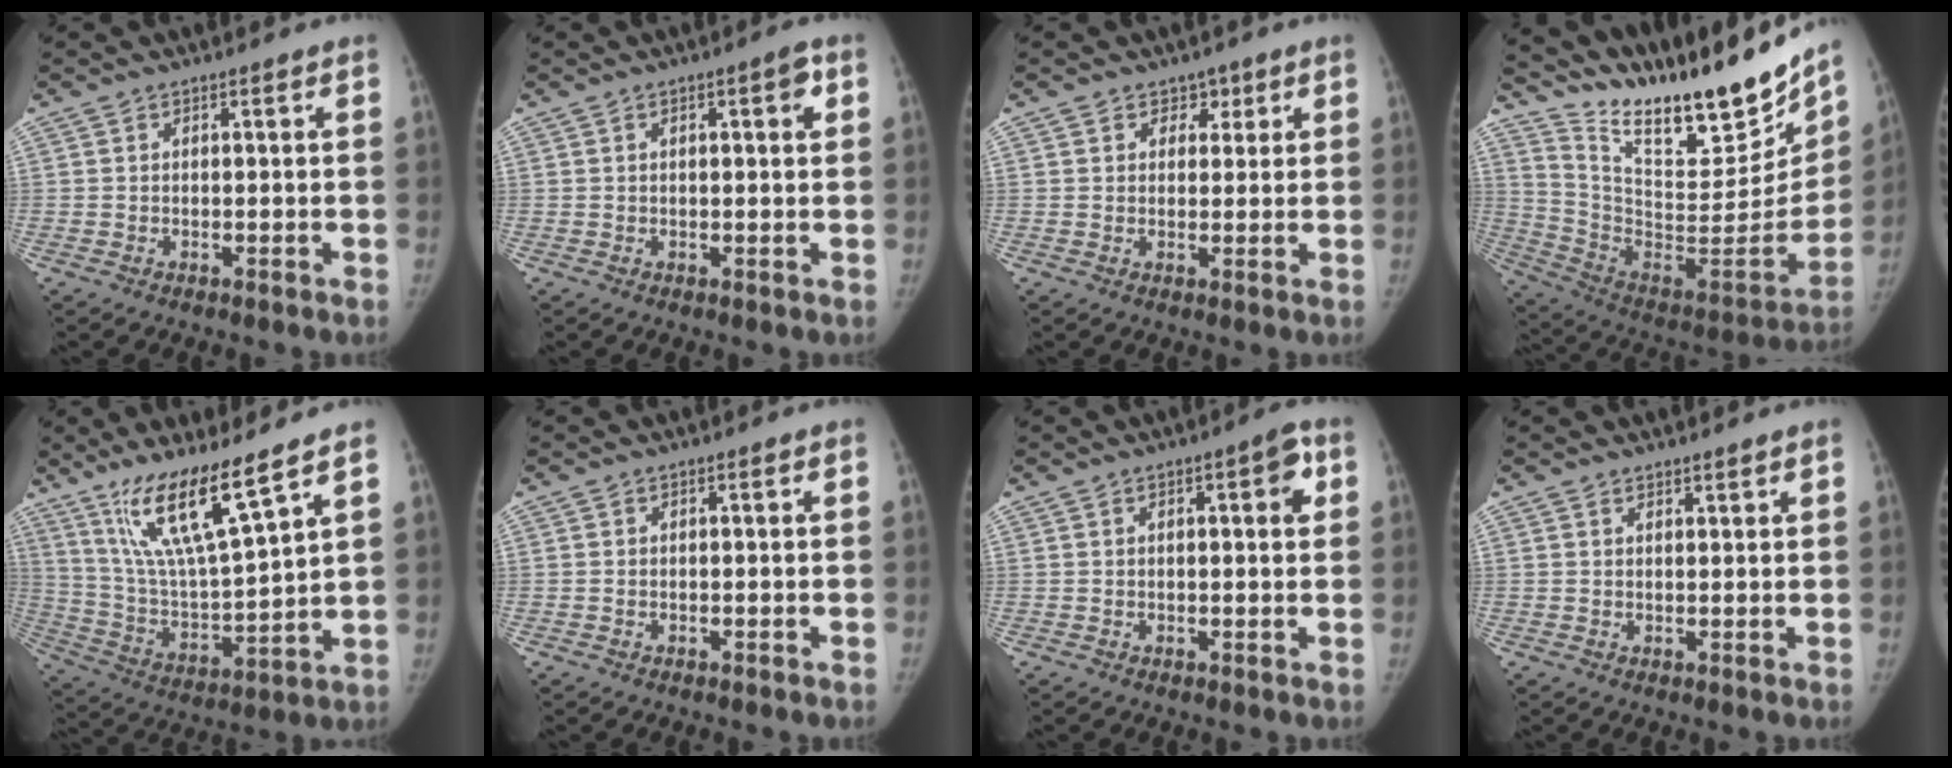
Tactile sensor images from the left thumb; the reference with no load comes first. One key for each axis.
{"total": 2.9, "fx": 1.0, "fy": 0.9, "fz": 2.6, "tx": -0.028, "ty": 0.002, "tz": 0.010}
{"total": 2.9, "fx": 1.8, "fy": 2.3, "fz": 0.6, "tx": 0.021, "ty": -0.007, "tz": 0.020}
{"total": 30.6, "fx": 24.6, "fy": 8.3, "fz": 16.1, "tx": -0.229, "ty": -0.128, "tz": 0.386}
{"total": 15.6, "fx": 10.7, "fy": 1.5, "fz": 11.2, "tx": -0.199, "ty": -0.066, "tz": 0.214}
{"total": 0.0}
{"total": 4.5, "fx": 1.4, "fy": 1.6, "fz": 4.0, "tx": -0.040, "ty": 0.004, "tz": 0.014}
{"total": 1.3, "fx": 1.3, "fy": 0.3, "fz": 0.3, "tx": 0.004, "ty": -0.009, "tz": 0.021}